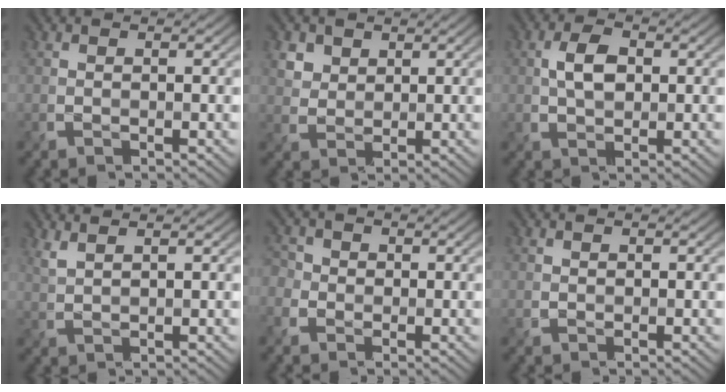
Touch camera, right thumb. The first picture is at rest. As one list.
[{"total": 2.9, "force": [1.8, 2.1, 0.7], "torque": [-0.029, -0.003, 0.045]}, {"total": 3.9, "force": [0.5, 2.5, 3.0], "torque": [-0.069, 0.002, 0.007]}, {"total": 2.4, "force": [1.7, 0.6, 1.5], "torque": [-0.029, 0.005, 0.034]}, {"total": 3.0, "force": [-0.9, 2.7, 0.8], "torque": [-0.033, -0.003, -0.017]}, {"total": 0.0}]